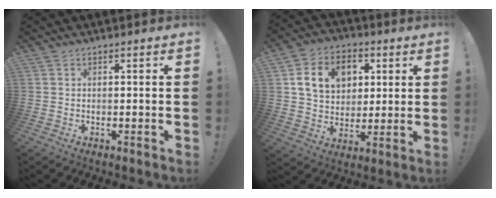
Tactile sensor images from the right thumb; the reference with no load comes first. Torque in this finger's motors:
{"motor_torque": [0.85, 0.85, 0.41, -0.19, 0.13]}